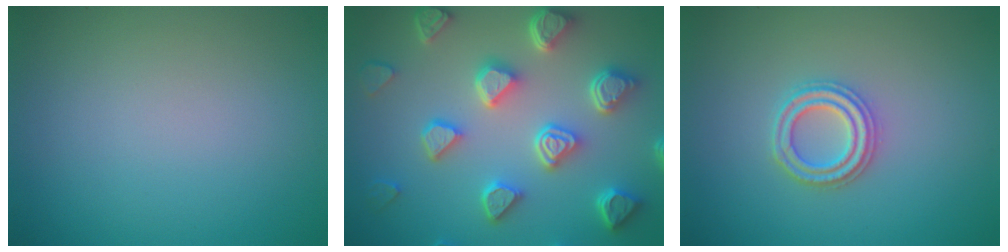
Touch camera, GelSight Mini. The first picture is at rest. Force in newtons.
{"total": 7.3, "press": 5.8, "slide": 4.4}
{"total": 2.7, "press": 2.6, "slide": 0.7}